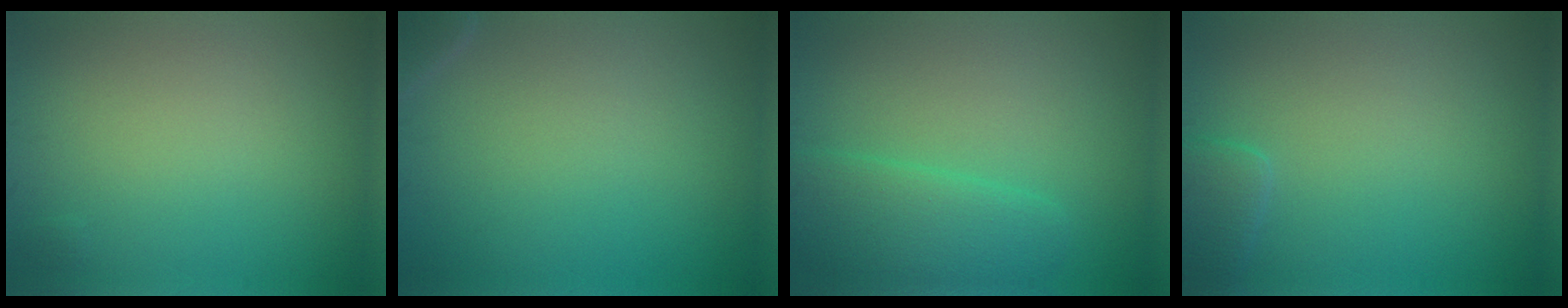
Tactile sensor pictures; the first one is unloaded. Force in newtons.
{"total": 1.1, "press": 1.1, "slide": 0.1}
{"total": 2.7, "press": 2.7, "slide": 0.0}
{"total": 1.7, "press": 1.7, "slide": 0.2}